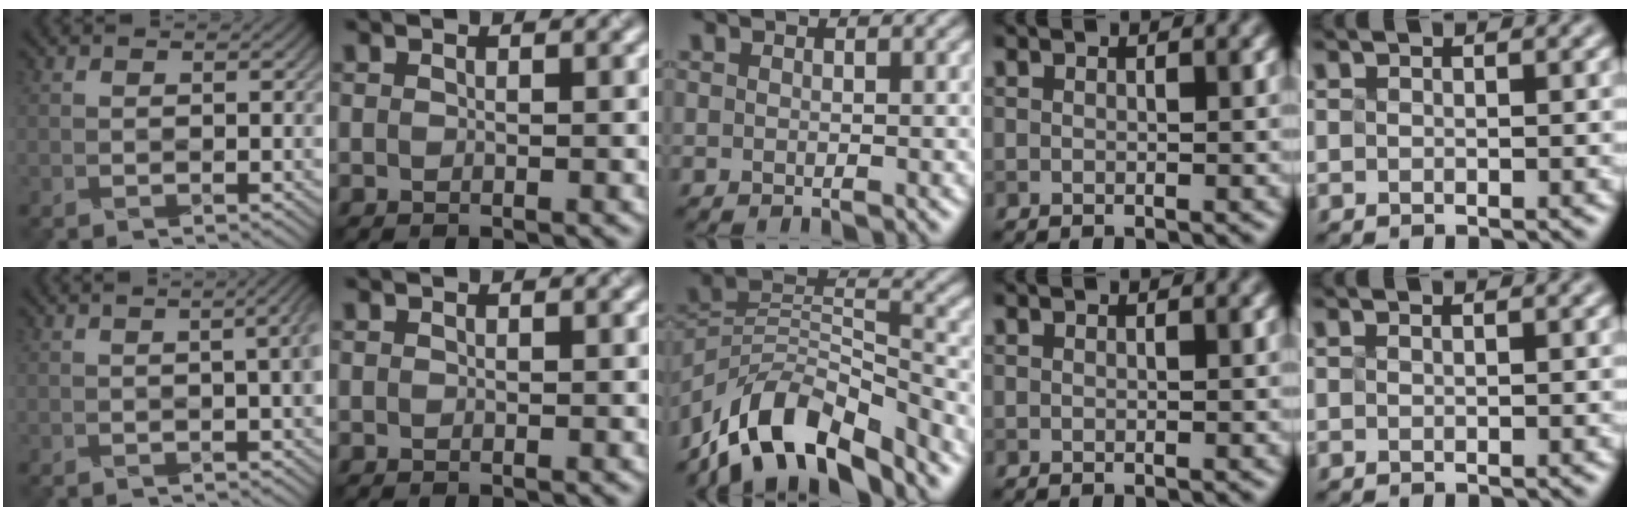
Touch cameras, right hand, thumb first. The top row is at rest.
{"thumb": {"total": 4.3, "force": [0.2, 1.0, 4.2], "torque": [-0.042, 0.016, 0.002]}, "middle": {"total": 11.0, "force": [-8.3, 4.2, 5.8], "torque": [-0.091, 0.009, -0.168]}, "little": {"total": 0.7, "force": [0.2, 0.5, 0.4], "torque": [0.003, 0.007, -0.003]}}